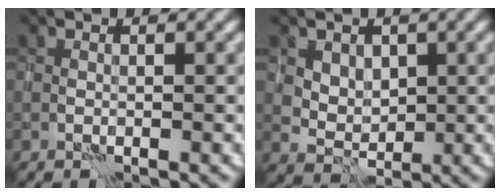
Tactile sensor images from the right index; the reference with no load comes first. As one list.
[{"total": 2.7, "force": [1.3, 2.1, 1.0], "torque": [-0.023, -0.015, 0.042]}]